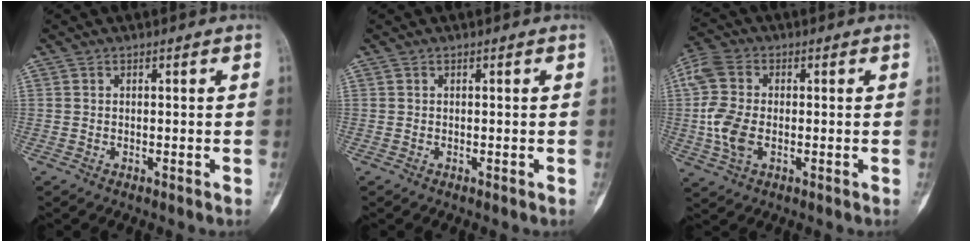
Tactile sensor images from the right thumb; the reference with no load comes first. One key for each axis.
{"total": 0.0}
{"total": 9.7, "fx": -0.7, "fy": 6.3, "fz": 7.4, "tx": -0.170, "ty": 0.007, "tz": -0.019}